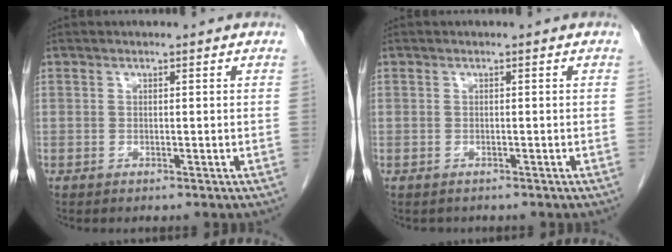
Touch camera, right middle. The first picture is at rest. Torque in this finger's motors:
{"motor_torque": [0.03, -0.02, -0.03, -0.01]}